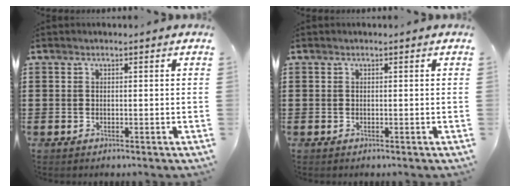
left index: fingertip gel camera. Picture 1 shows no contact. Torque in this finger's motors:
{"motor_torque": [-0.02, -0.02, 0.00, 0.00]}